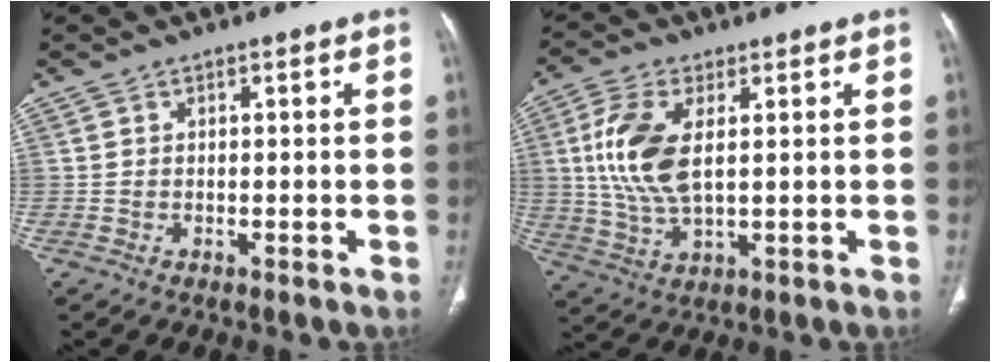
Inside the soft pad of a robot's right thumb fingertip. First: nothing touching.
{"total": 11.5, "force": [2.1, 5.5, 9.9], "torque": [-0.220, -0.007, 0.046]}